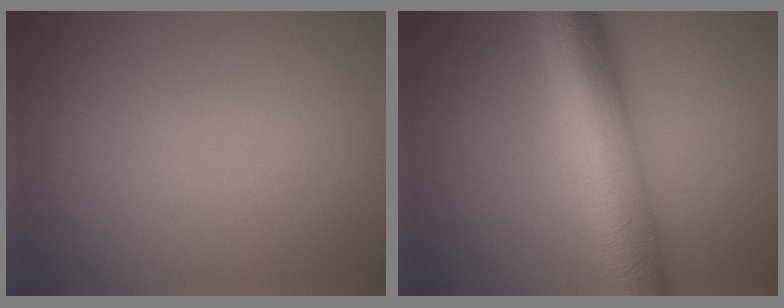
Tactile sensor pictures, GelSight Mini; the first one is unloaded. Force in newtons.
{"total": 9.9, "press": 9.9, "slide": 0.1}